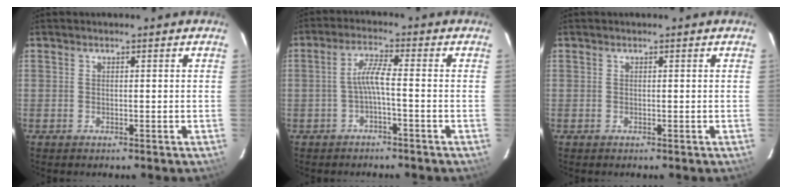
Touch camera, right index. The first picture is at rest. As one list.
[{"total": 3.6, "force": [-1.5, -0.1, 3.3], "torque": [-0.073, 0.008, -0.027]}, {"total": 0.0}]